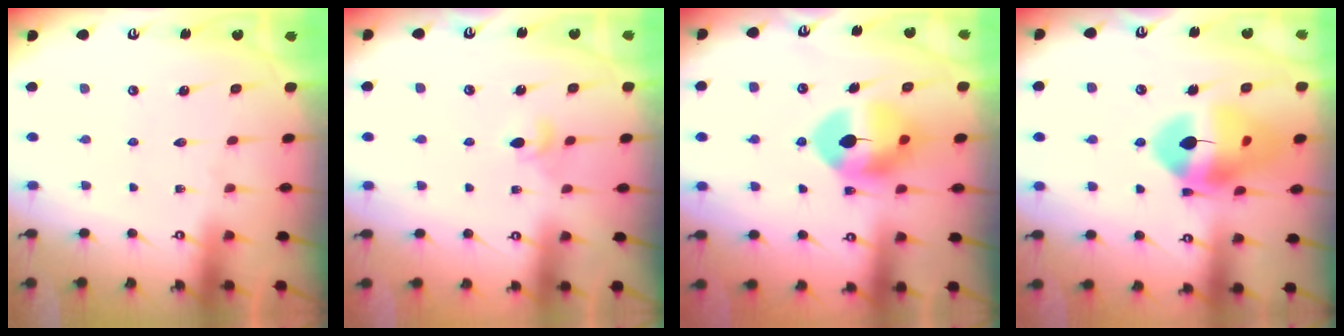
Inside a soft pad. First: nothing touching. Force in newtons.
{"total": 4.3, "press": 4.3, "slide": 0.7}
{"total": 10.3, "press": 10.1, "slide": 1.7}
{"total": 16.0, "press": 15.9, "slide": 1.5}